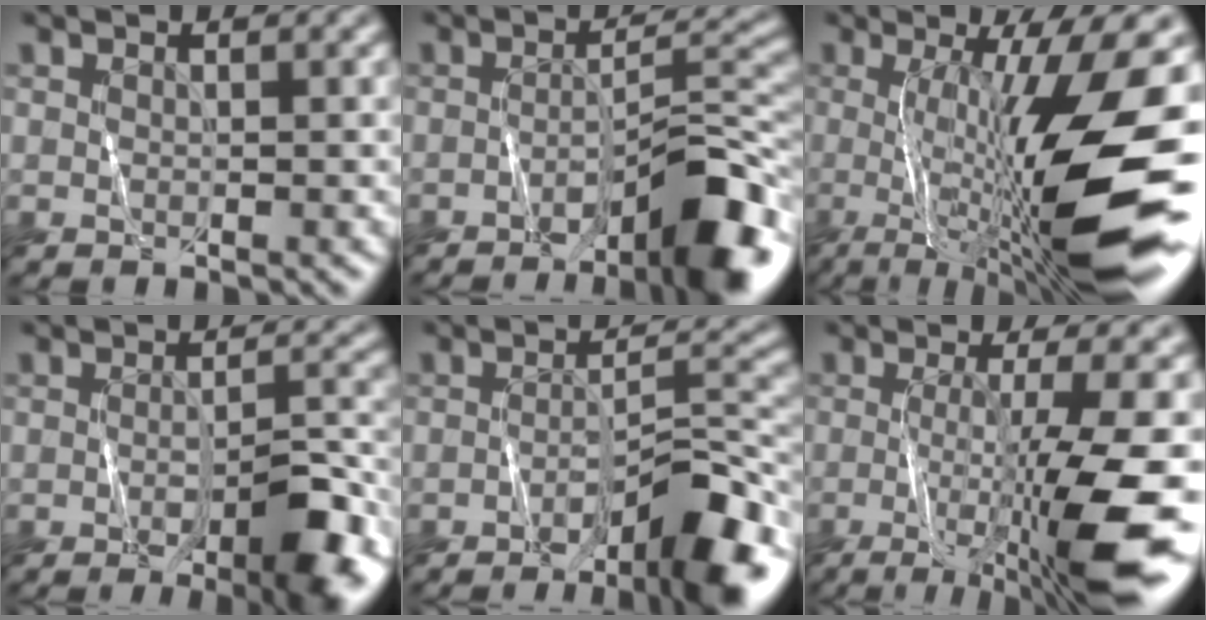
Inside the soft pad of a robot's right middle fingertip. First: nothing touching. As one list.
[{"total": 8.2, "force": [-4.6, 1.6, 6.6], "torque": [-0.095, 0.012, -0.072]}, {"total": 13.2, "force": [-1.3, 3.1, 12.7], "torque": [-0.207, -0.011, -0.020]}, {"total": 7.5, "force": [-3.3, 2.0, 6.4], "torque": [-0.097, -0.006, -0.045]}, {"total": 8.2, "force": [-4.8, 1.5, 6.5], "torque": [-0.094, 0.007, -0.074]}, {"total": 9.9, "force": [-2.5, 1.8, 9.4], "torque": [-0.149, -0.018, -0.041]}]